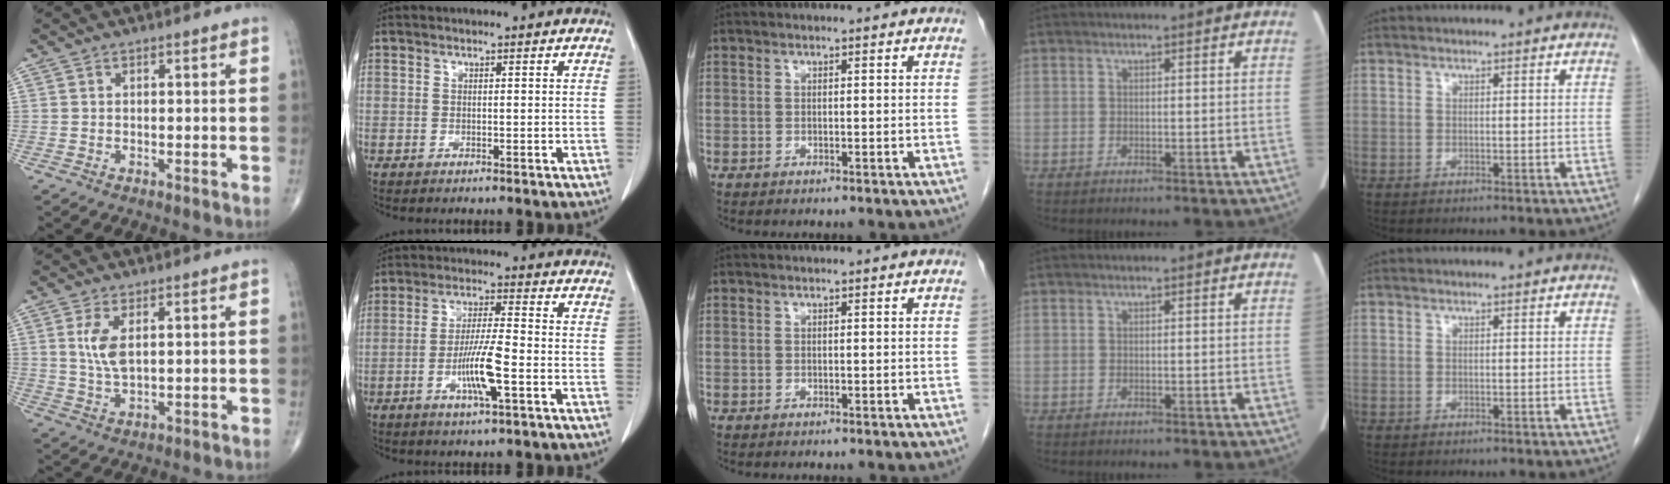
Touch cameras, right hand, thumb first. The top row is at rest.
{"thumb": {"total": 5.6, "force": [1.5, 2.5, 4.8], "torque": [-0.101, -0.010, 0.037]}, "index": {"total": 7.9, "force": [-2.7, 0.3, 7.4], "torque": [-0.141, -0.006, -0.051]}}